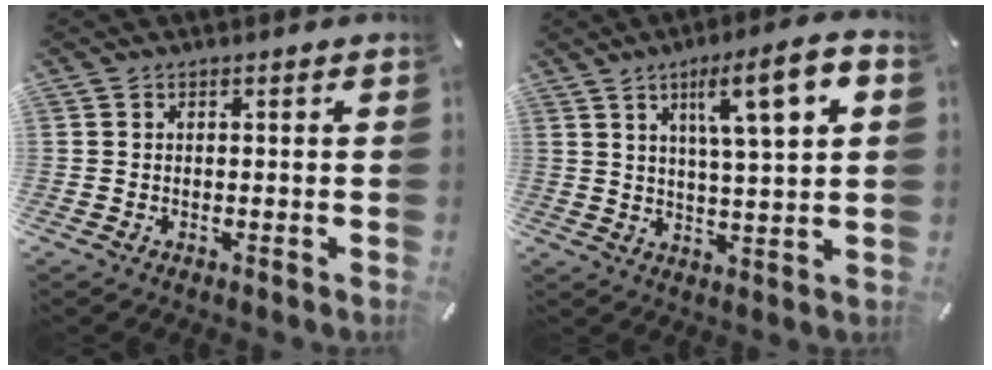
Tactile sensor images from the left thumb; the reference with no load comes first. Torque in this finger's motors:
{"motor_torque": [2.12, 2.28, 1.59, -1.18, 0.55]}